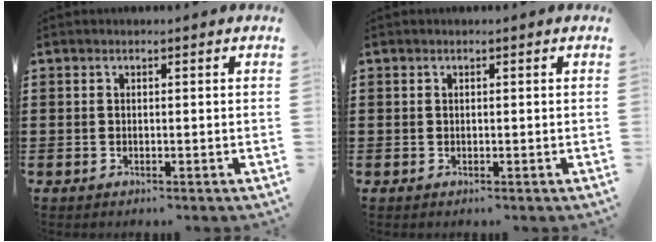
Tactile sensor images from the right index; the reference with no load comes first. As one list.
[{"total": 0.0}]